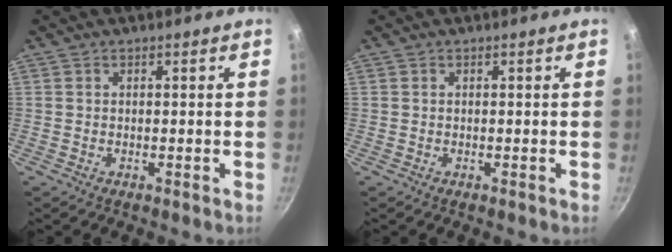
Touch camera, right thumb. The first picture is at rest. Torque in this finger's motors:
{"motor_torque": [-0.04, -0.05, -0.04, 0.01, 0.04]}